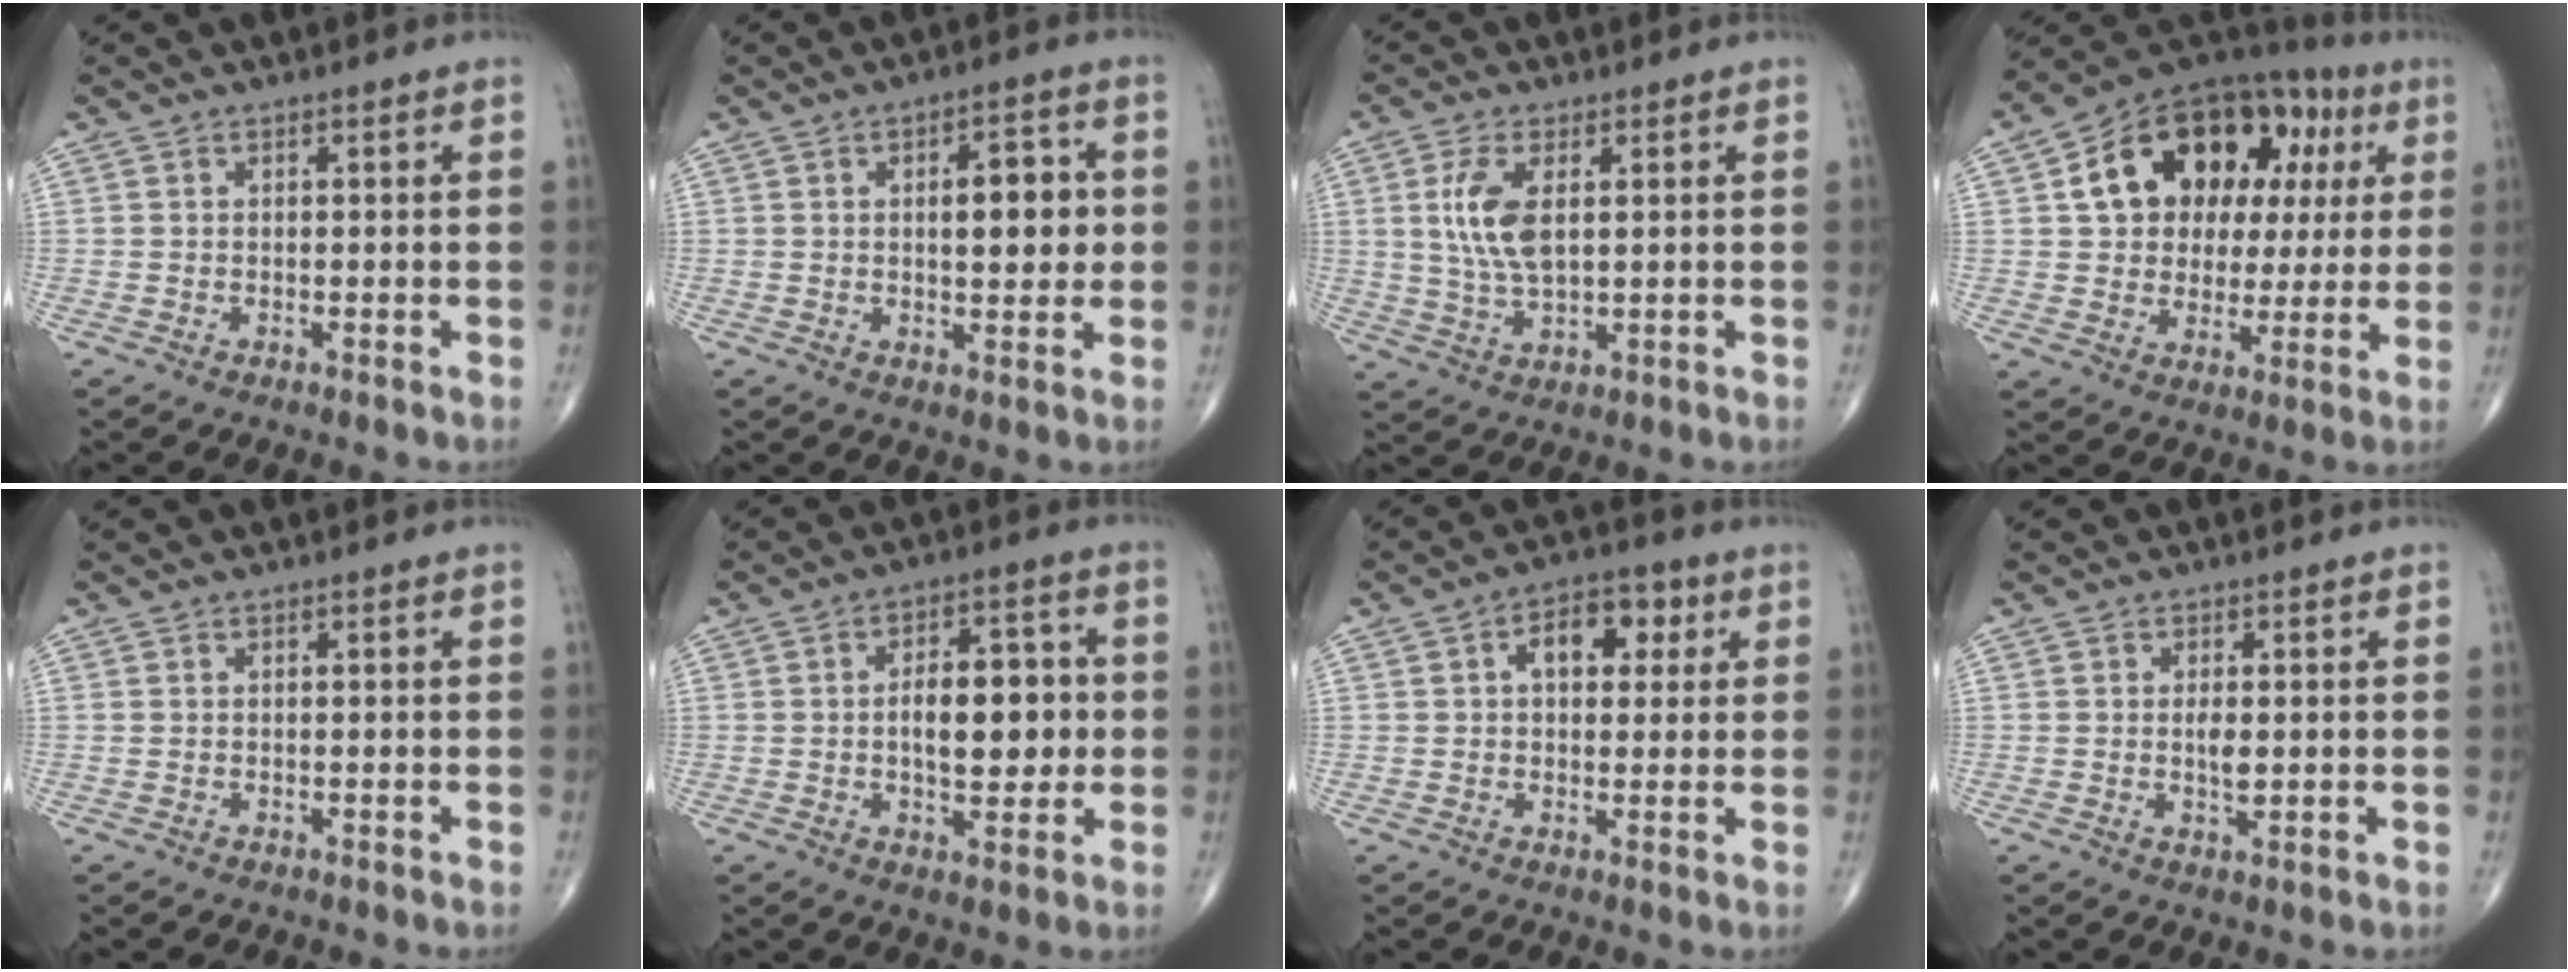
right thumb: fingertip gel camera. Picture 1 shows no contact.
{"total": 8.1, "force": [0.9, 3.7, 7.2], "torque": [-0.081, 0.000, 0.012]}
{"total": 8.3, "force": [1.9, 3.8, 7.1], "torque": [-0.154, -0.008, 0.041]}
{"total": 22.0, "force": [6.4, 14.9, 14.8], "torque": [-0.177, 0.029, 0.098]}
{"total": 0.0}
{"total": 11.0, "force": [0.0, 5.6, 9.5], "torque": [-0.117, 0.012, 0.001]}
{"total": 8.5, "force": [2.3, 5.3, 6.2], "torque": [-0.058, 0.012, 0.027]}
{"total": 2.9, "force": [0.1, 1.1, 2.7], "torque": [-0.043, -0.006, 0.000]}